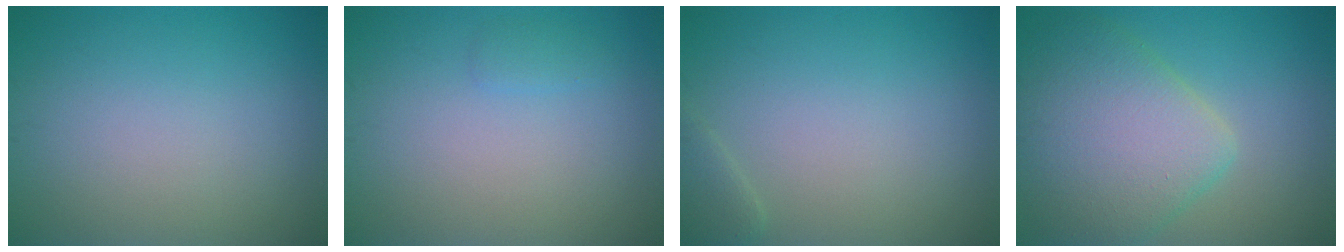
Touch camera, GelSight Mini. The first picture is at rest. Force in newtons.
{"total": 0.8, "press": 0.8, "slide": 0.1}
{"total": 1.3, "press": 1.3, "slide": 0.0}
{"total": 7.8, "press": 7.8, "slide": 0.6}